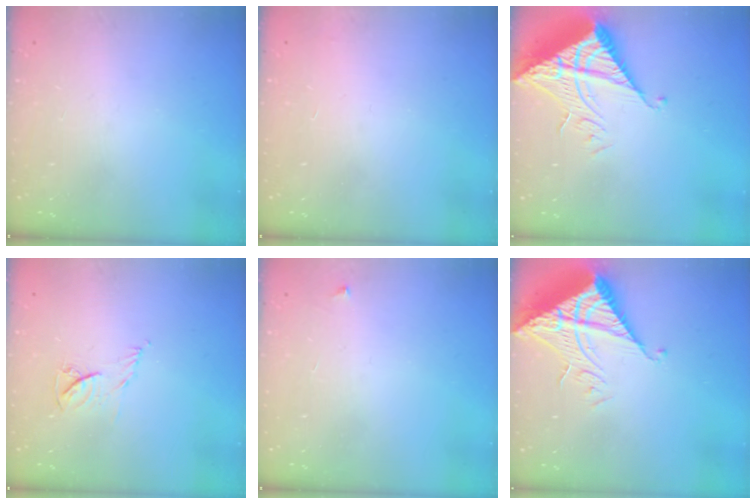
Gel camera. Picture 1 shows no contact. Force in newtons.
{"total": 3.4, "press": 3.4, "slide": 0.1}
{"total": 12.1, "press": 12.0, "slide": 1.3}
{"total": 4.4, "press": 4.3, "slide": 0.6}
{"total": 3.2, "press": 3.2, "slide": 0.5}
{"total": 12.1, "press": 12.0, "slide": 1.3}